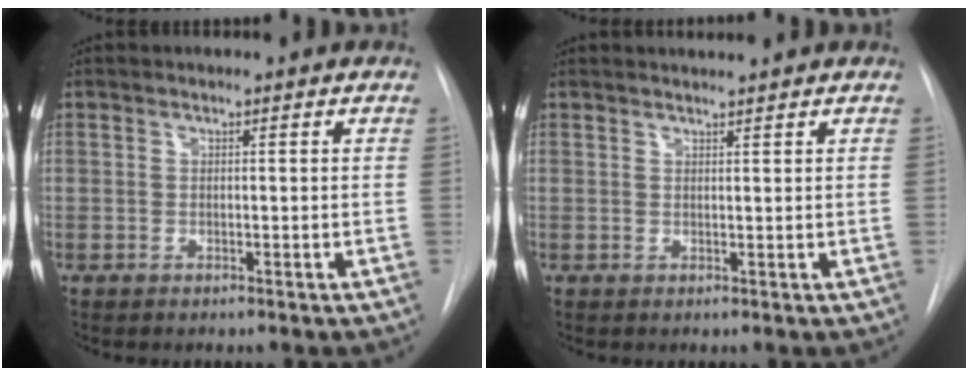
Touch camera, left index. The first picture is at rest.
{"total": 1.1, "force": [1.0, -0.4, 0.1], "torque": [0.000, 0.003, 0.022]}